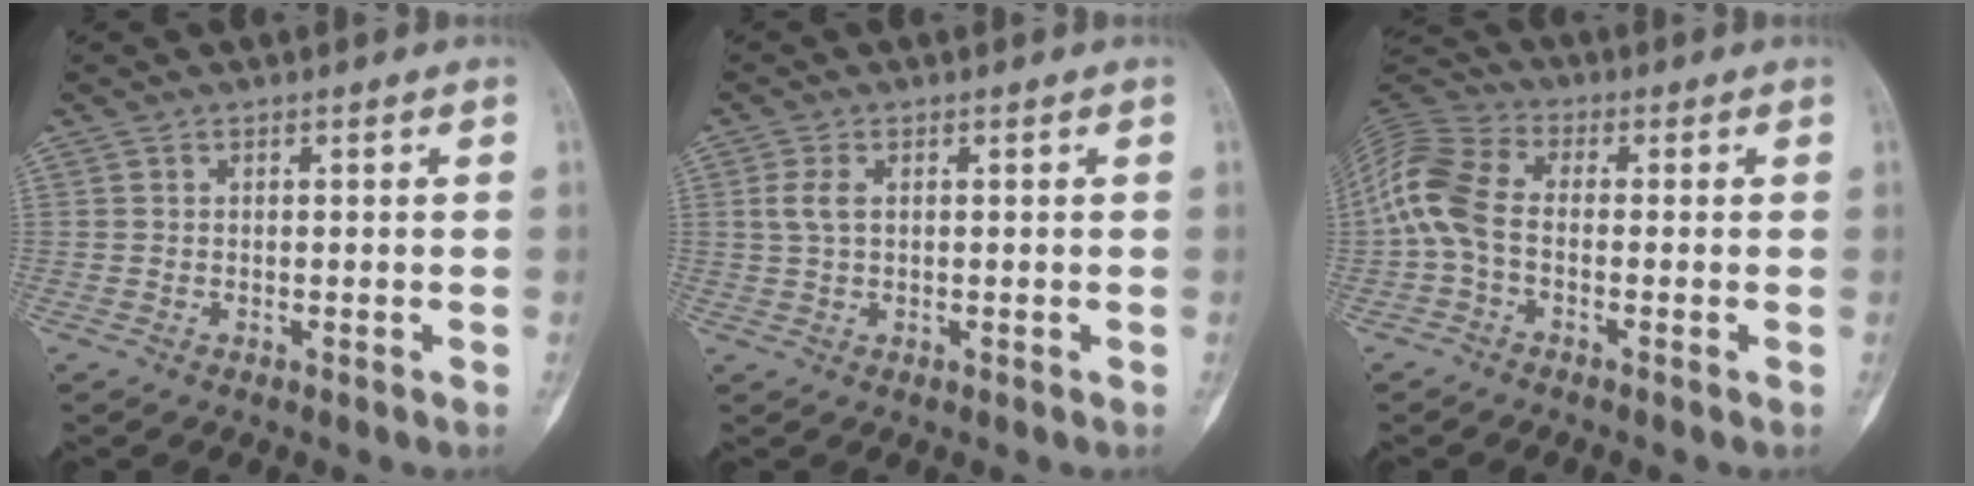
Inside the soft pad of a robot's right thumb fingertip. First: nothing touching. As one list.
[{"total": 3.0, "force": [0.7, 1.6, 2.5], "torque": [-0.063, 0.007, 0.014]}, {"total": 10.1, "force": [-1.3, 6.0, 8.1], "torque": [-0.179, 0.026, -0.041]}]